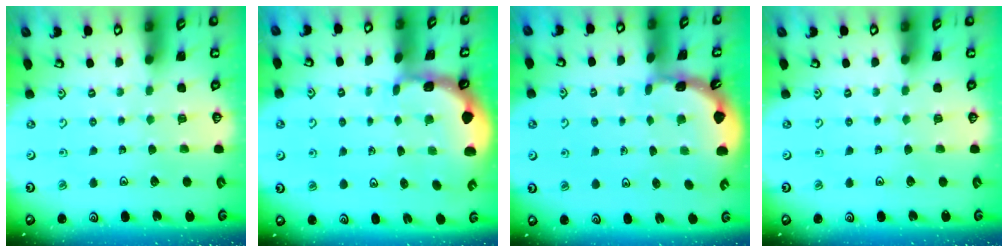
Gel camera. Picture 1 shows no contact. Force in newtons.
{"total": 1.3, "press": 1.3, "slide": 0.2}
{"total": 1.7, "press": 1.6, "slide": 0.1}
{"total": 0.0}